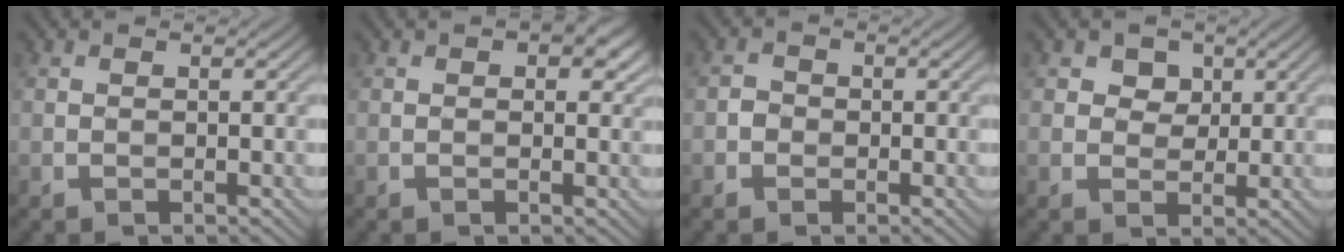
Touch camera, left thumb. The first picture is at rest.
{"total": 4.3, "force": [1.9, 2.2, 3.2], "torque": [-0.037, 0.001, 0.023]}
{"total": 1.7, "force": [-0.9, 1.4, 0.4], "torque": [-0.008, 0.001, -0.023]}
{"total": 3.9, "force": [1.6, 3.1, 1.9], "torque": [-0.036, -0.009, 0.022]}